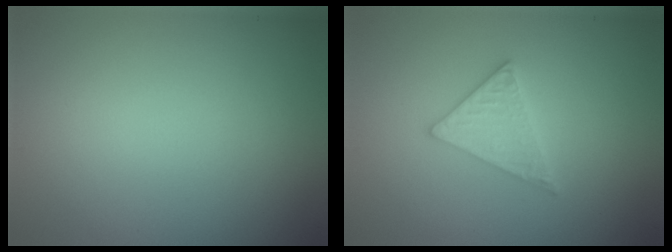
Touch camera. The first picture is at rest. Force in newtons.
{"total": 2.6, "press": 2.6, "slide": 0.3}